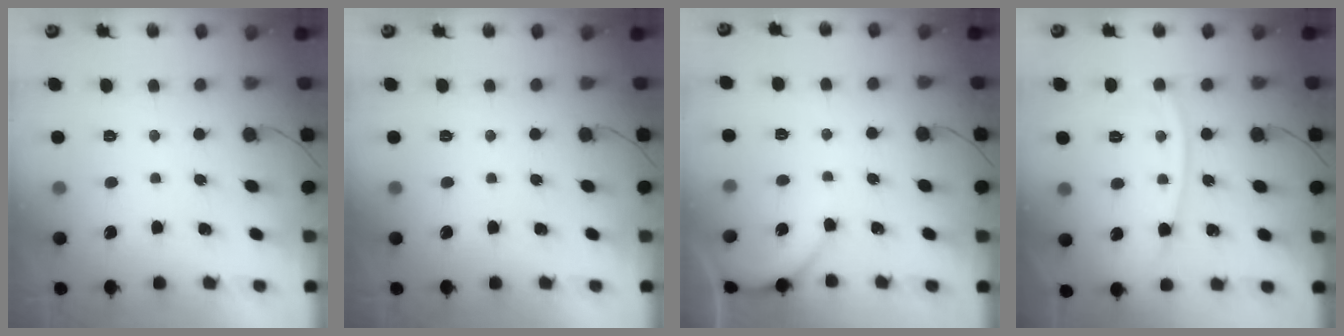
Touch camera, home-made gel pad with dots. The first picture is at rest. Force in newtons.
{"total": 0.0}
{"total": 2.2, "press": 2.2, "slide": 0.3}
{"total": 9.5, "press": 9.4, "slide": 1.0}